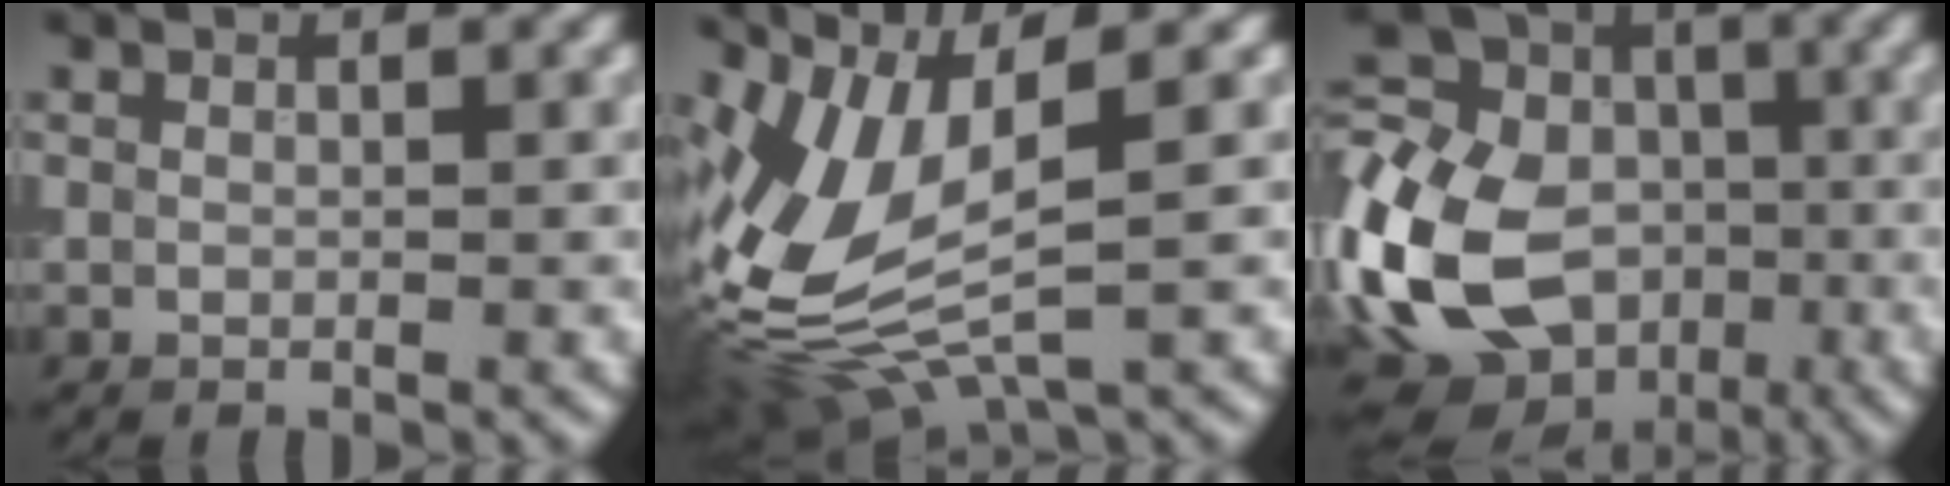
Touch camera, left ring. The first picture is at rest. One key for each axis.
{"total": 9.2, "fx": -0.4, "fy": 4.0, "fz": 8.3, "tx": -0.205, "ty": -0.008, "tz": -0.012}
{"total": 18.6, "fx": -5.3, "fy": 14.1, "fz": 10.8, "tx": -0.262, "ty": 0.000, "tz": -0.095}